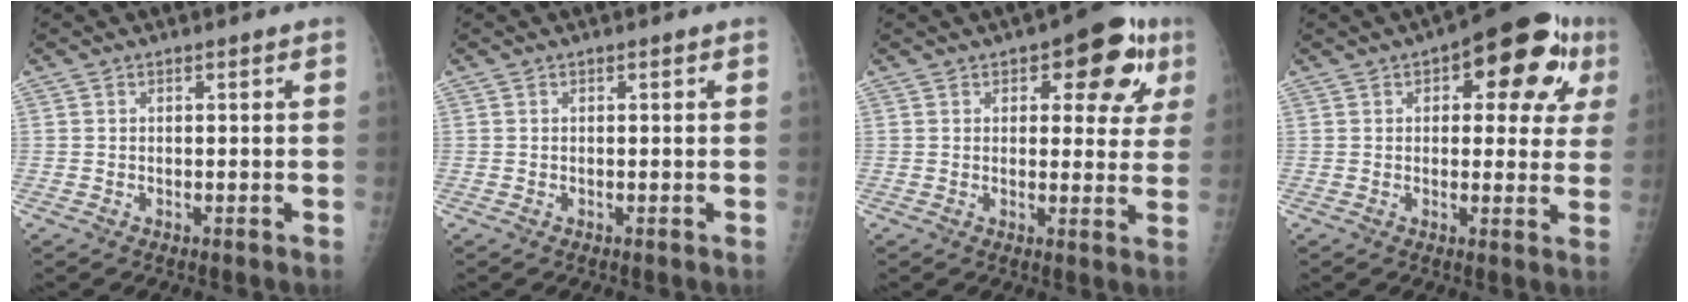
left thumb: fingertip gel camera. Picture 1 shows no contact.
{"total": 0.0}
{"total": 11.6, "force": [5.1, 5.6, 8.8], "torque": [-0.062, -0.003, 0.056]}
{"total": 15.4, "force": [5.8, 7.1, 12.4], "torque": [-0.108, 0.010, 0.063]}